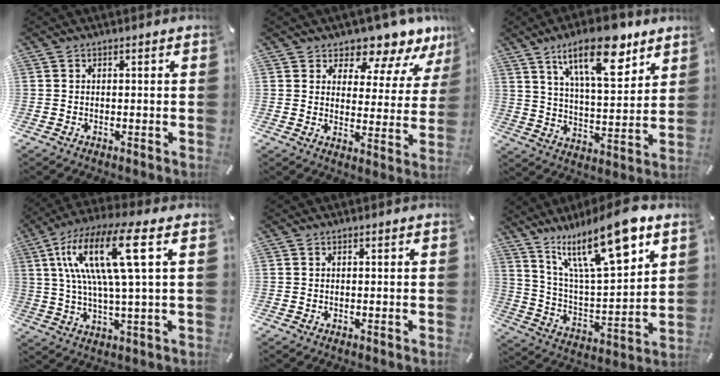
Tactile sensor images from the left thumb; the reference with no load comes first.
{"total": 8.4, "force": [7.4, 3.3, 2.0], "torque": [-0.023, -0.077, 0.126]}
{"total": 18.3, "force": [10.9, 7.1, 12.9], "torque": [-0.207, -0.042, 0.177]}
{"total": 17.0, "force": [5.2, 3.1, 15.9], "torque": [-0.329, -0.006, 0.075]}
{"total": 0.0}
{"total": 20.7, "force": [13.0, 6.7, 14.7], "torque": [-0.262, -0.072, 0.216]}